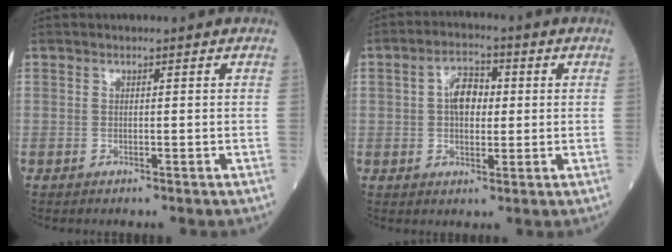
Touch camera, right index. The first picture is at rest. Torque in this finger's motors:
{"motor_torque": [0.11, -0.03, 0.10, 0.03]}